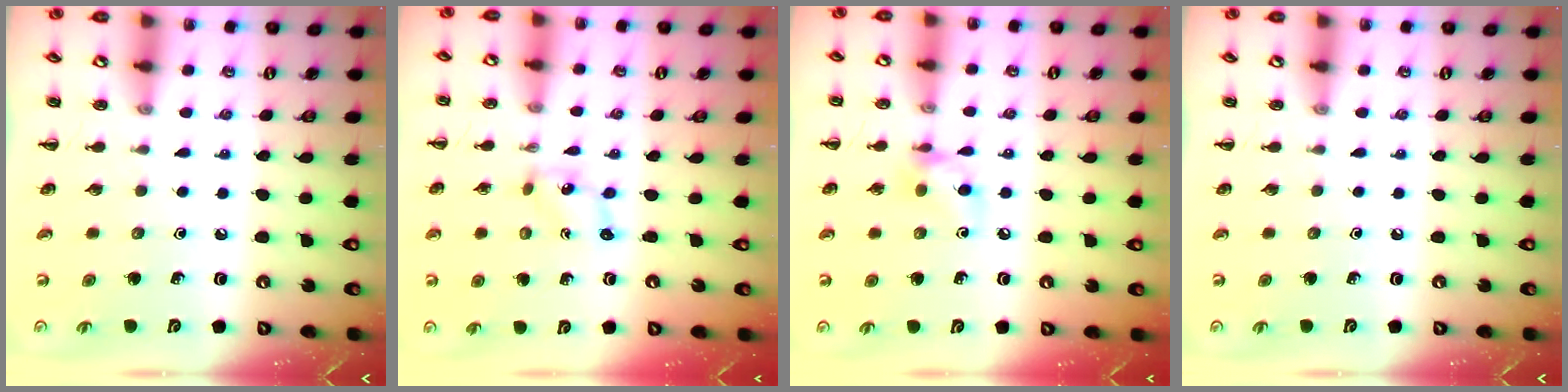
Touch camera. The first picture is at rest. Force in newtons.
{"total": 1.3, "press": 1.2, "slide": 0.5}
{"total": 7.2, "press": 7.2, "slide": 1.0}
{"total": 0.0}